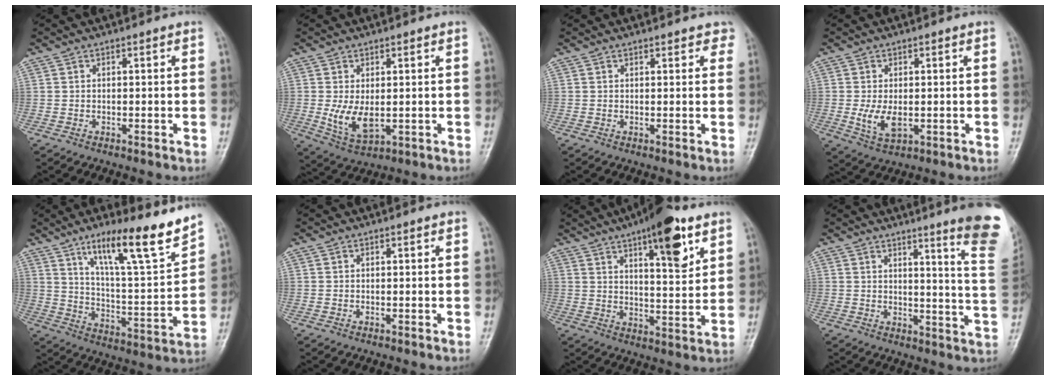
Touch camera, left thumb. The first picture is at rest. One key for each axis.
{"total": 6.6, "fx": 0.0, "fy": 3.6, "fz": 5.5, "tx": -0.099, "ty": -0.016, "tz": 0.012}
{"total": 2.6, "fx": 2.0, "fy": 1.2, "fz": 1.0, "tx": 0.015, "ty": -0.002, "tz": 0.015}
{"total": 5.4, "fx": -0.6, "fy": 3.1, "fz": 4.5, "tx": -0.087, "ty": -0.012, "tz": -0.004}
{"total": 17.2, "fx": 12.0, "fy": 2.3, "fz": 12.0, "tx": -0.175, "ty": -0.071, "tz": 0.202}
{"total": 0.0}
{"total": 14.0, "fx": 7.7, "fy": 4.2, "fz": 10.9, "tx": -0.135, "ty": -0.037, "tz": 0.114}
{"total": 14.6, "fx": 9.7, "fy": 0.7, "fz": 10.8, "tx": -0.116, "ty": -0.073, "tz": 0.106}